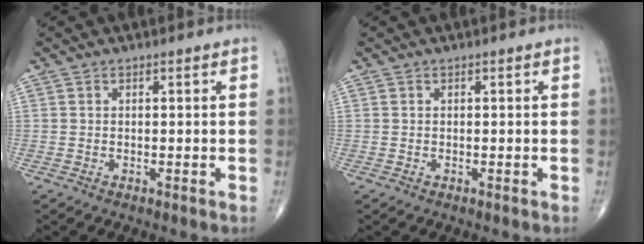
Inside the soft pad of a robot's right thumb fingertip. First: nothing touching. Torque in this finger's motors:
{"motor_torque": [-0.38, 0.06, -0.09, -0.17, -0.01]}